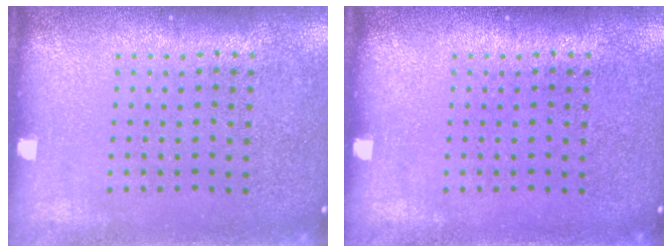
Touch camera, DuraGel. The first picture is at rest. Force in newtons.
{"total": 0.0}